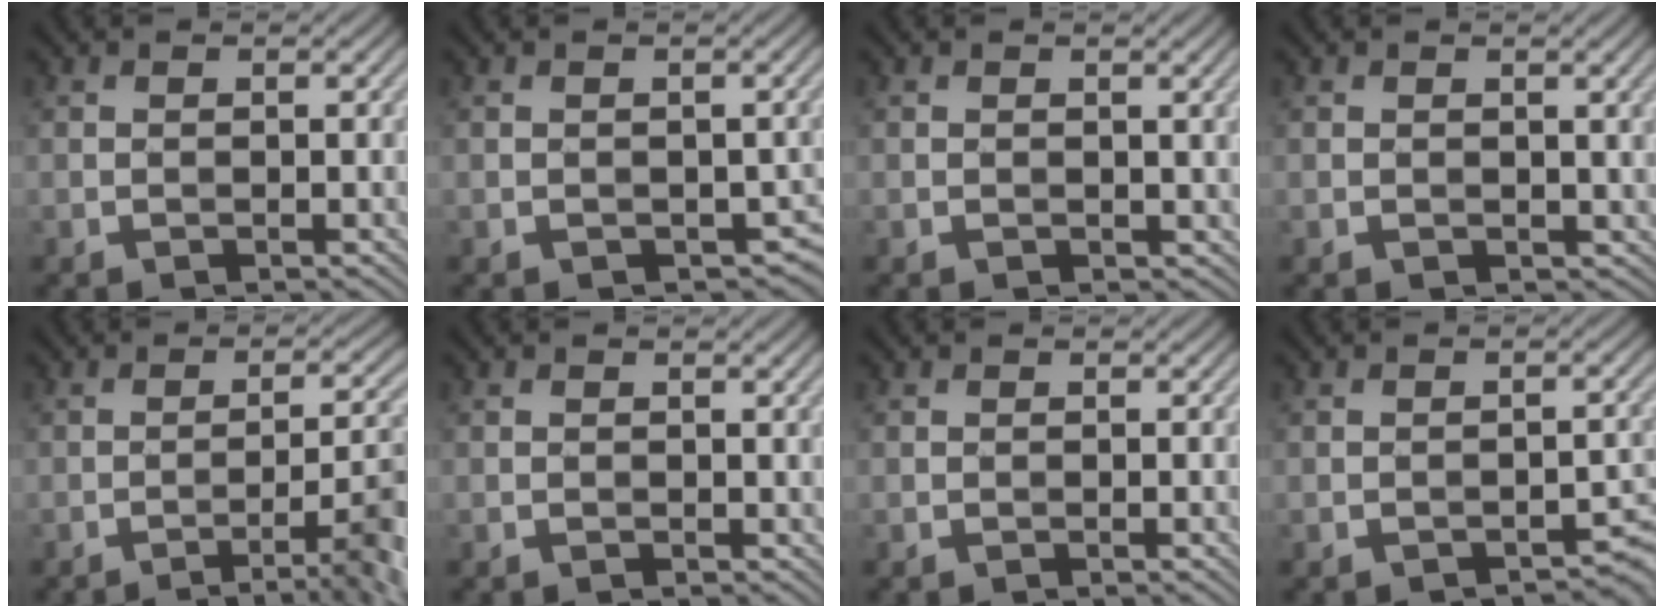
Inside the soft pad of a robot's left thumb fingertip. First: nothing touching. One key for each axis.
{"total": 2.5, "fx": -0.2, "fy": 1.9, "fz": 1.6, "tx": -0.032, "ty": -0.015, "tz": 0.001}
{"total": 1.5, "fx": 0.5, "fy": 1.2, "fz": 0.8, "tx": -0.018, "ty": -0.002, "tz": 0.008}
{"total": 2.2, "fx": 0.6, "fy": 1.7, "fz": 1.2, "tx": -0.027, "ty": -0.004, "tz": 0.011}
{"total": 8.4, "fx": -4.4, "fy": 1.4, "fz": 7.0, "tx": -0.100, "ty": 0.008, "tz": -0.062}
{"total": 0.5, "fx": 0.3, "fy": 0.4, "fz": 0.2, "tx": -0.005, "ty": -0.001, "tz": 0.005}
{"total": 0.0}
{"total": 2.2, "fx": -1.5, "fy": 1.0, "fz": 1.2, "tx": -0.022, "ty": -0.002, "tz": -0.017}